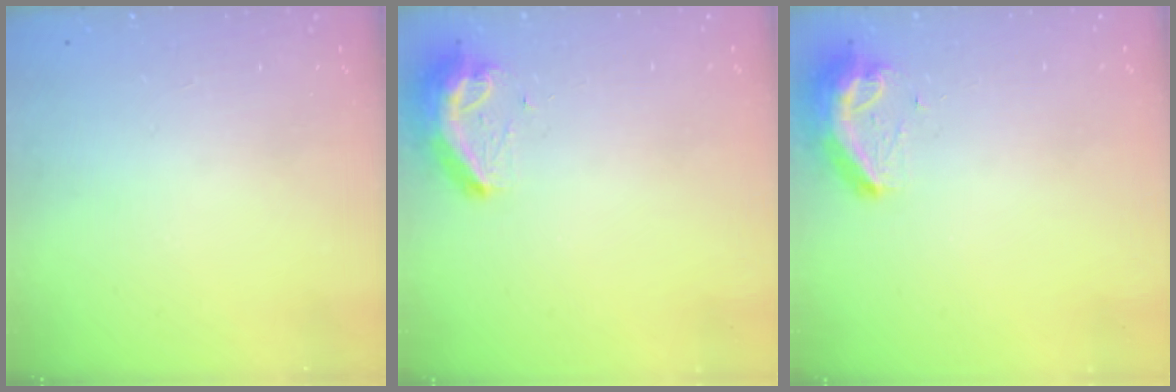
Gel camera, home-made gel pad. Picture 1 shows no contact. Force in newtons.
{"total": 9.5, "press": 9.5, "slide": 0.6}
{"total": 9.5, "press": 9.5, "slide": 0.6}